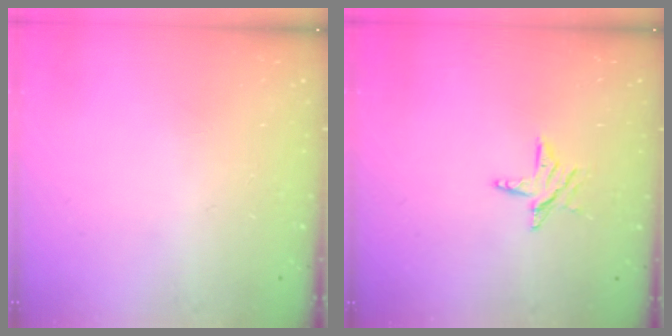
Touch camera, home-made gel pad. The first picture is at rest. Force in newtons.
{"total": 5.5, "press": 5.5, "slide": 0.5}